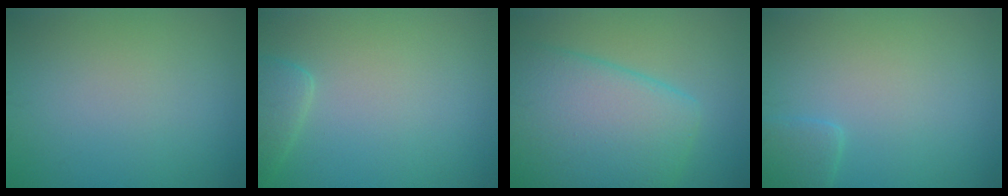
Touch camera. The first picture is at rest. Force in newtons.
{"total": 2.0, "press": 2.0, "slide": 0.2}
{"total": 10.3, "press": 10.3, "slide": 0.4}
{"total": 1.6, "press": 1.6, "slide": 0.1}